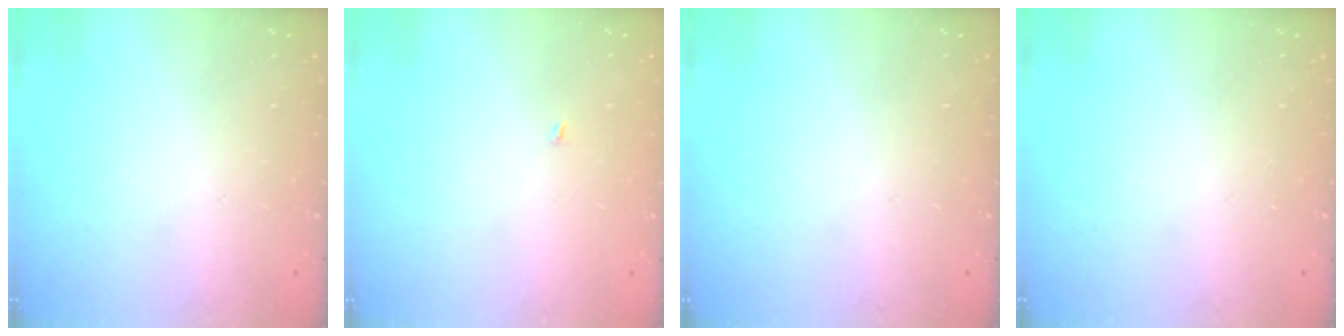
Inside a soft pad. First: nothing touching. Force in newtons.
{"total": 1.9, "press": 1.9, "slide": 0.2}
{"total": 0.0}
{"total": 0.0}